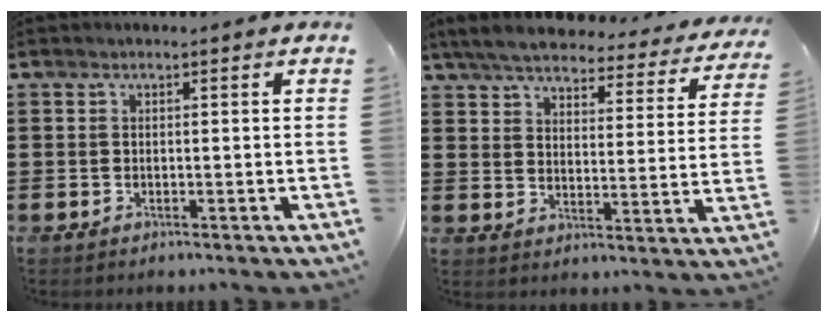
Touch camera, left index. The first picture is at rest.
{"total": 5.6, "force": [5.2, 0.7, 2.0], "torque": [-0.066, -0.032, 0.088]}